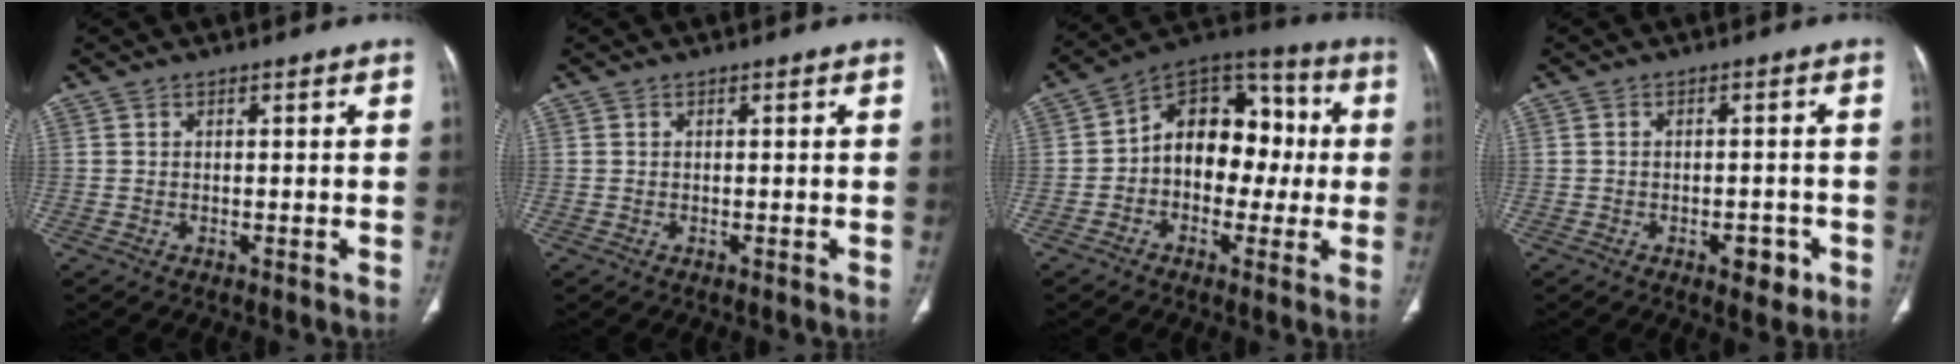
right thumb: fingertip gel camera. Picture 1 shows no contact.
{"total": 0.0}
{"total": 15.3, "force": [-0.3, 10.9, 10.8], "torque": [-0.110, 0.047, -0.019]}
{"total": 4.2, "force": [-1.9, 2.2, 3.0], "torque": [-0.026, 0.008, -0.019]}